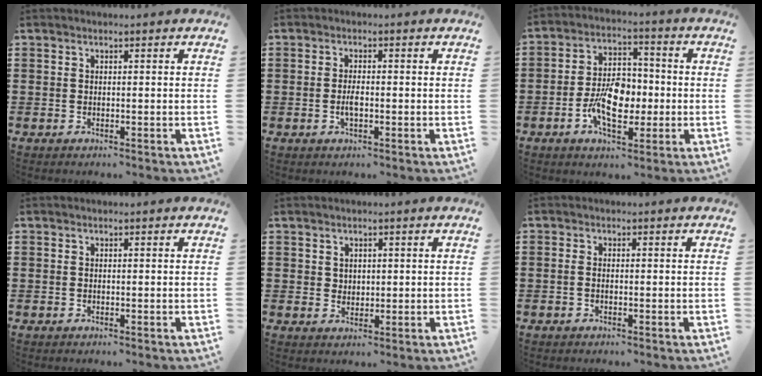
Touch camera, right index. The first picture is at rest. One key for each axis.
{"total": 2.3, "fx": -0.5, "fy": 0.8, "fz": 2.0, "tx": -0.038, "ty": 0.001, "tz": -0.011}
{"total": 8.7, "fx": -2.0, "fy": 5.1, "fz": 6.8, "tx": -0.128, "ty": 0.000, "tz": -0.043}
{"total": 0.0}
{"total": 1.8, "fx": 1.1, "fy": 1.4, "fz": 0.3, "tx": -0.010, "ty": 0.007, "tz": 0.022}
{"total": 0.8, "fx": -0.4, "fy": 0.2, "fz": 0.6, "tx": -0.020, "ty": -0.006, "tz": -0.010}